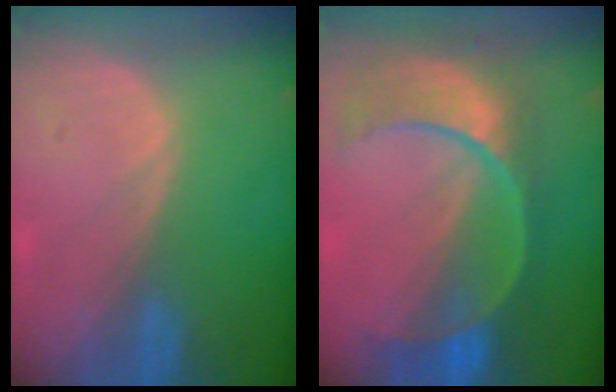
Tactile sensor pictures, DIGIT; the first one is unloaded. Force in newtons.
{"total": 10.7, "press": 9.2, "slide": 5.5}